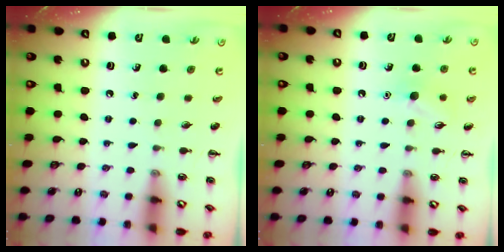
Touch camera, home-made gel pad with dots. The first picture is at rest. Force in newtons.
{"total": 7.5, "press": 7.3, "slide": 1.6}